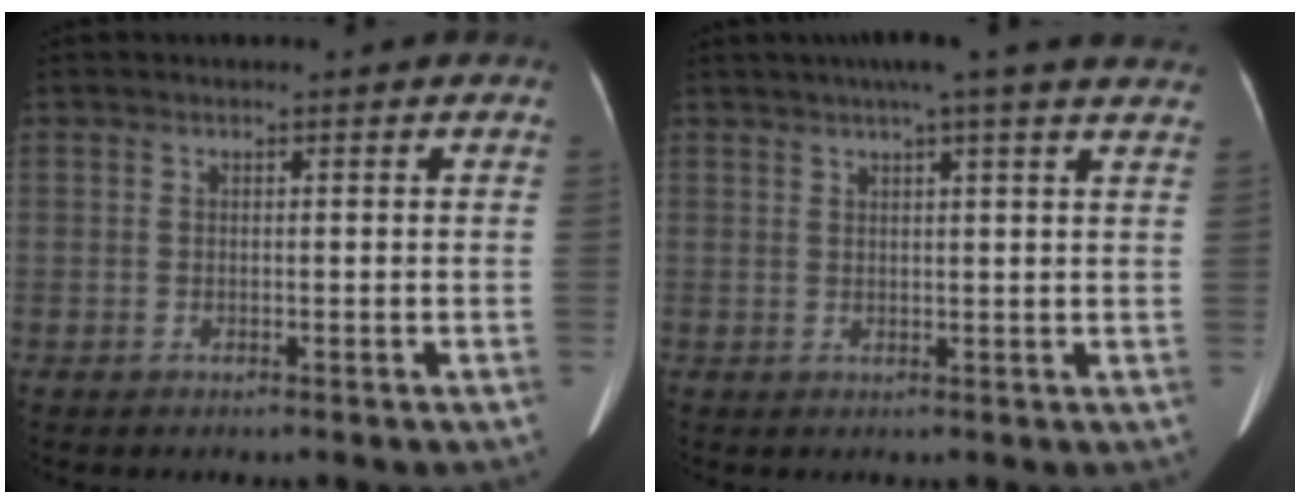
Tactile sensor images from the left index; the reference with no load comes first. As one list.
[{"total": 12.2, "force": [10.1, 0.2, 6.9], "torque": [-0.103, 0.031, 0.112]}]